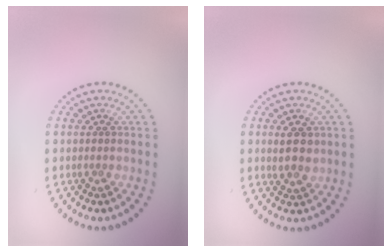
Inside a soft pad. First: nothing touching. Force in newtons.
{"total": 2.5, "press": 2.4, "slide": 0.5}